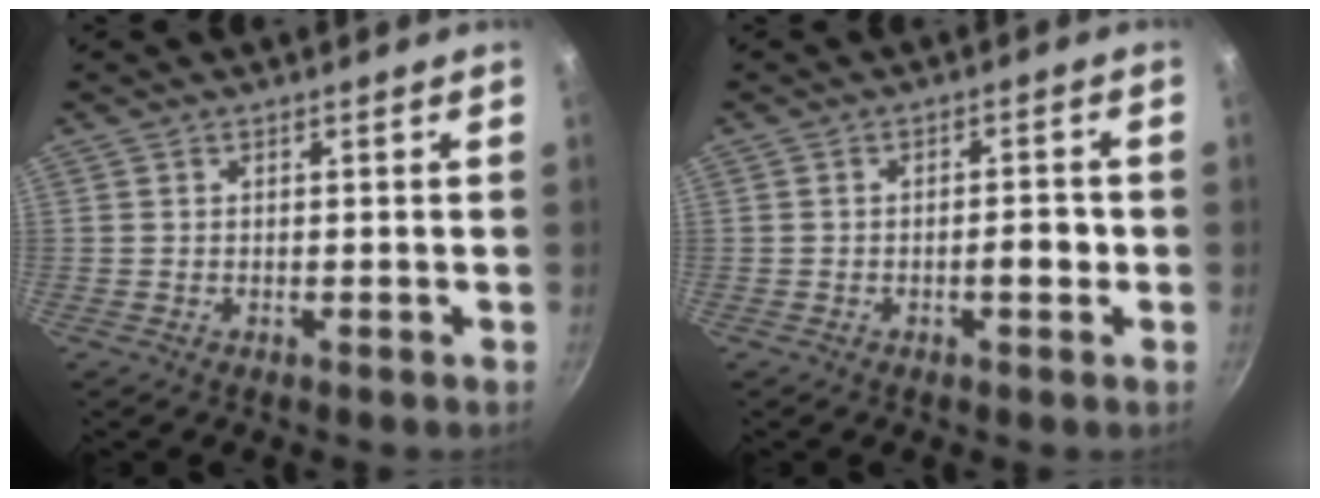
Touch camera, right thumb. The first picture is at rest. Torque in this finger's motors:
{"motor_torque": [0.77, 0.61, 0.84, 0.13, -0.02]}